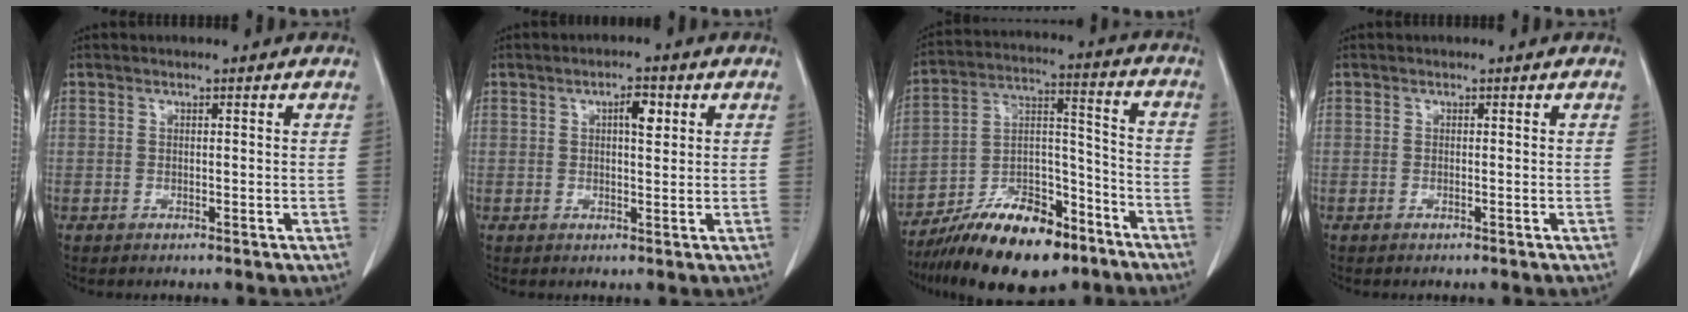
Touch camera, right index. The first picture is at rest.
{"total": 3.1, "force": [1.1, 1.0, 2.7], "torque": [-0.045, 0.002, 0.016]}
{"total": 18.4, "force": [-13.1, 6.5, 11.2], "torque": [-0.196, 0.019, -0.221]}
{"total": 0.0}